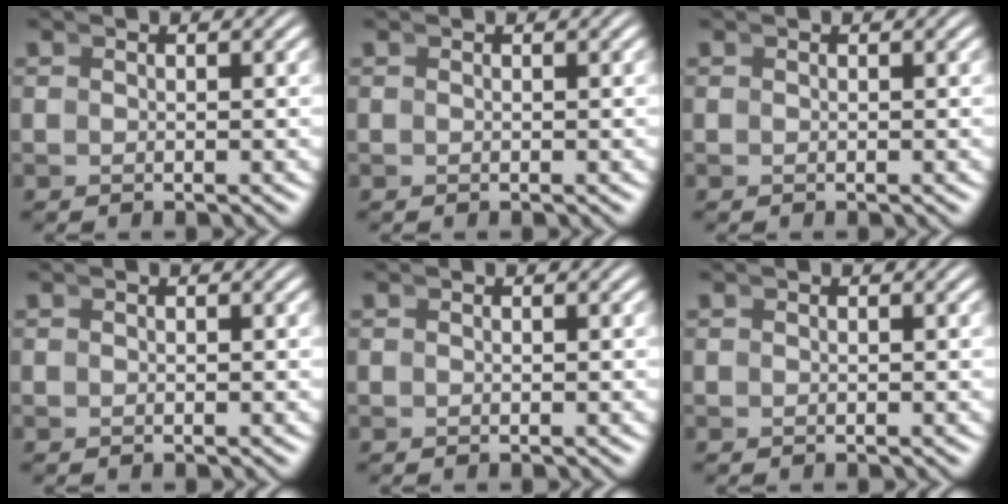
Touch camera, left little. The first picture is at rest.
{"total": 0.0}
{"total": 0.0}
{"total": 0.0}
{"total": 0.0}
{"total": 0.0}